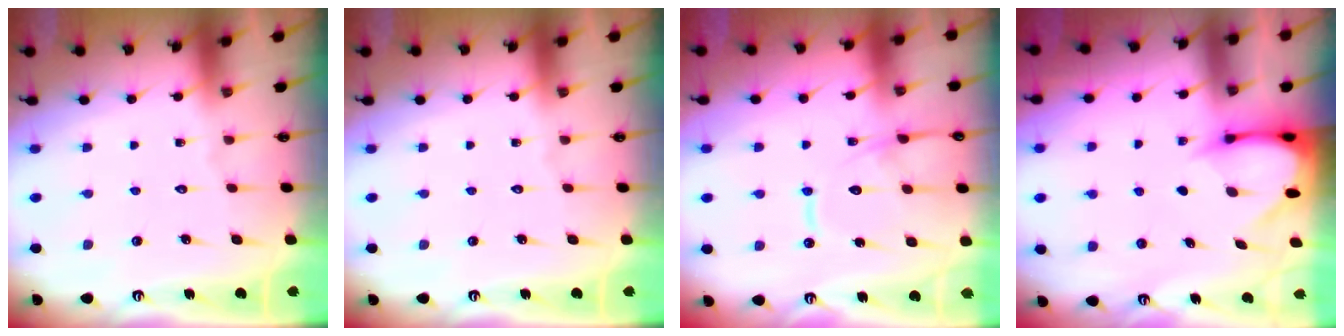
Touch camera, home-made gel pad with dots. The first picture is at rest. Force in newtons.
{"total": 0.0}
{"total": 13.2, "press": 13.2, "slide": 1.2}
{"total": 3.4, "press": 3.4, "slide": 0.3}